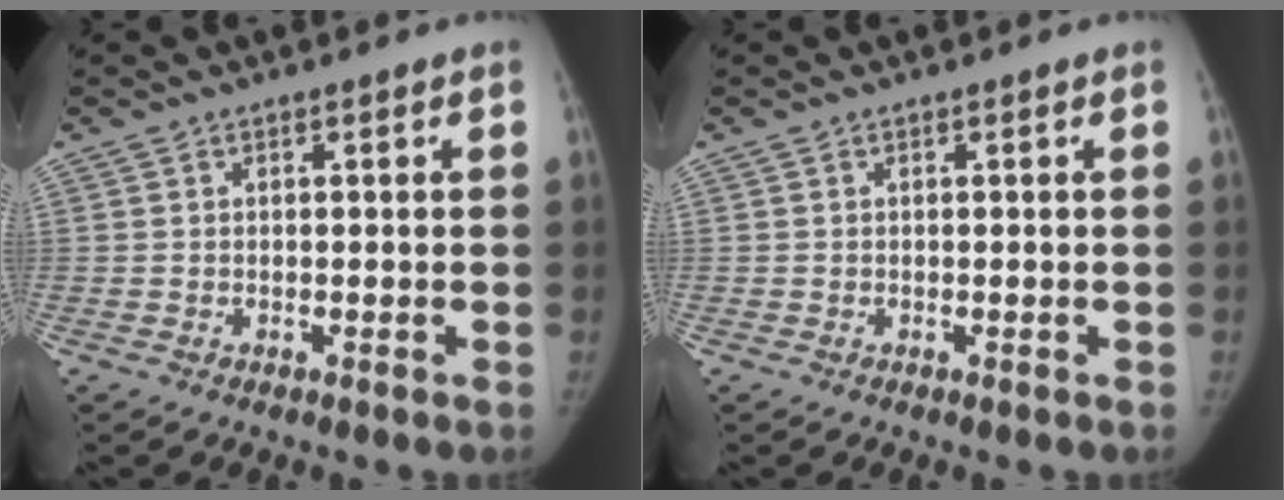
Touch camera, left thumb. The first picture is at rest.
{"total": 0.0}